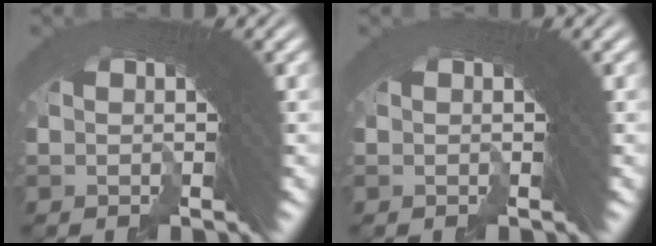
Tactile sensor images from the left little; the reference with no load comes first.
{"total": 0.0}